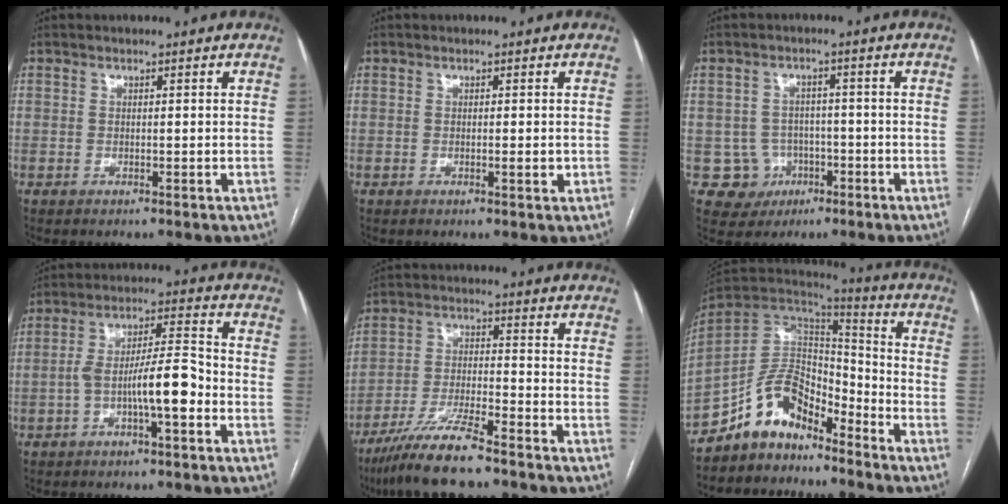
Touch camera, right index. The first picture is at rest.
{"total": 1.1, "force": [-0.1, 0.2, 1.0], "torque": [-0.014, -0.002, -0.001]}
{"total": 5.4, "force": [-1.5, 5.2, 0.2], "torque": [0.006, 0.013, -0.013]}
{"total": 9.2, "force": [-3.2, 1.3, 8.5], "torque": [-0.150, 0.024, -0.053]}
{"total": 10.3, "force": [-8.3, 0.7, 6.1], "torque": [-0.117, -0.024, -0.153]}
{"total": 11.3, "force": [-8.9, 5.3, 4.4], "torque": [-0.070, 0.045, -0.165]}